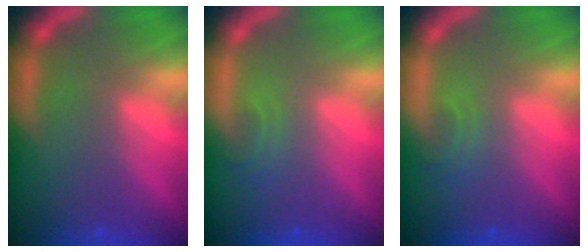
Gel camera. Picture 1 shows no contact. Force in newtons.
{"total": 1.4}
{"total": 1.4}